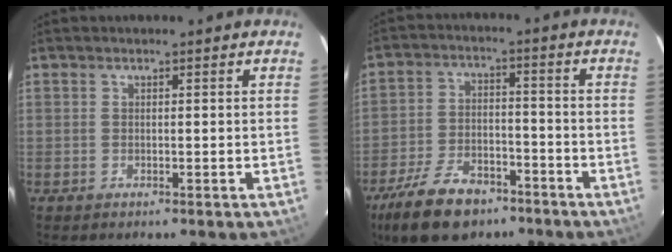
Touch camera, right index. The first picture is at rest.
{"total": 14.5, "force": [-9.9, 7.4, 7.7], "torque": [-0.176, -0.003, -0.165]}